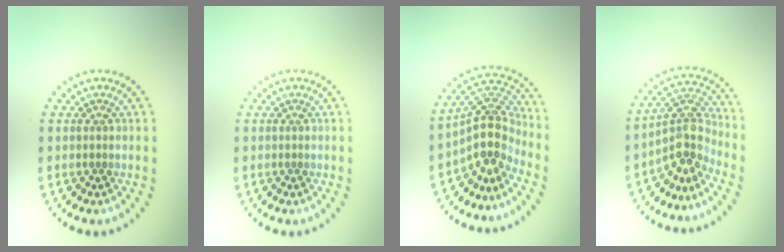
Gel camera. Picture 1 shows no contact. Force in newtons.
{"total": 0.0}
{"total": 4.6, "press": 3.5, "slide": 3.0}
{"total": 4.0, "press": 2.9, "slide": 2.8}